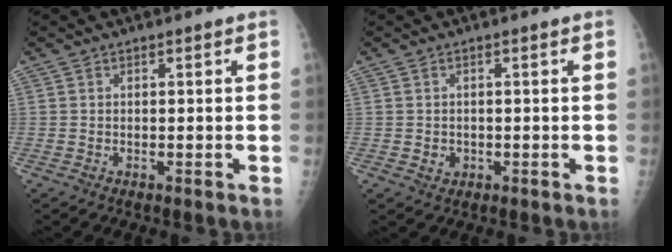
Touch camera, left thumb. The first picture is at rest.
{"total": 1.9, "force": [-0.4, 1.7, 0.8], "torque": [-0.004, 0.003, 0.000]}